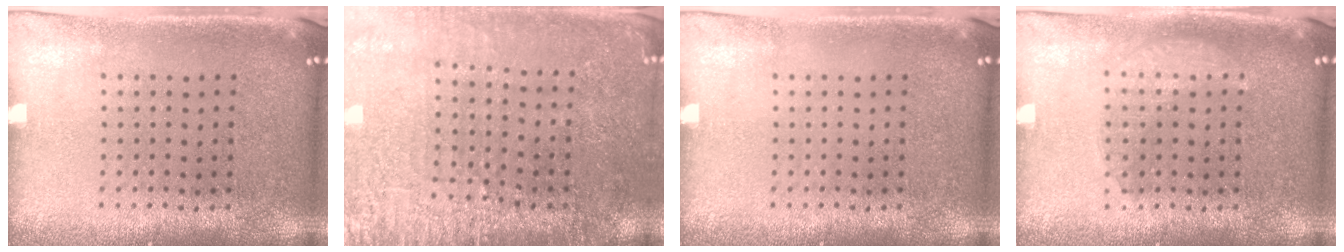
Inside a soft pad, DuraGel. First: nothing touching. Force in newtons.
{"total": 2.9, "press": 2.9, "slide": 0.4}
{"total": 0.0}
{"total": 1.7, "press": 1.7, "slide": 0.4}